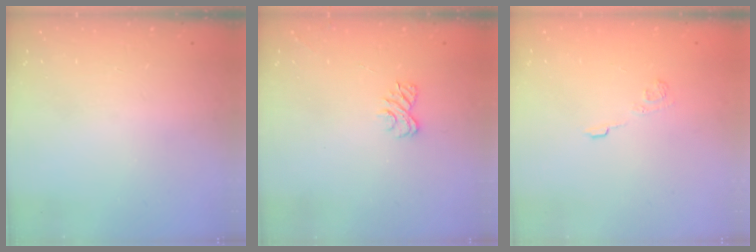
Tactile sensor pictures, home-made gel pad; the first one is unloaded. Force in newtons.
{"total": 4.9, "press": 4.8, "slide": 1.0}
{"total": 5.0, "press": 4.9, "slide": 1.3}